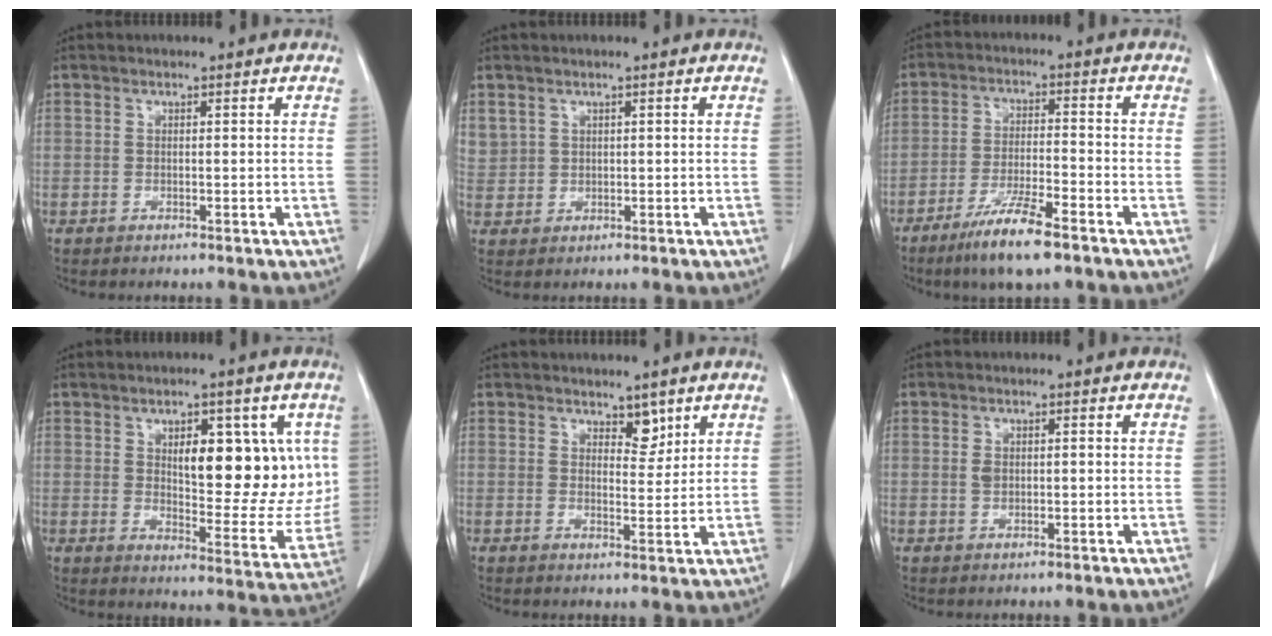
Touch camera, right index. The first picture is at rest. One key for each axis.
{"total": 3.4, "fx": 1.7, "fy": 2.8, "fz": 0.5, "tx": -0.006, "ty": 0.006, "tz": 0.042}
{"total": 10.3, "fx": -6.9, "fy": 1.0, "fz": 7.5, "tx": -0.144, "ty": -0.024, "tz": -0.124}
{"total": 14.6, "fx": 3.5, "fy": 5.9, "fz": 12.8, "tx": -0.164, "ty": 0.001, "tz": 0.059}
{"total": 3.0, "fx": 2.2, "fy": 1.5, "fz": 1.5, "tx": -0.015, "ty": -0.007, "tz": 0.036}
{"total": 1.4, "fx": 0.0, "fy": 0.9, "fz": 1.1, "tx": -0.023, "ty": 0.006, "tz": 0.003}